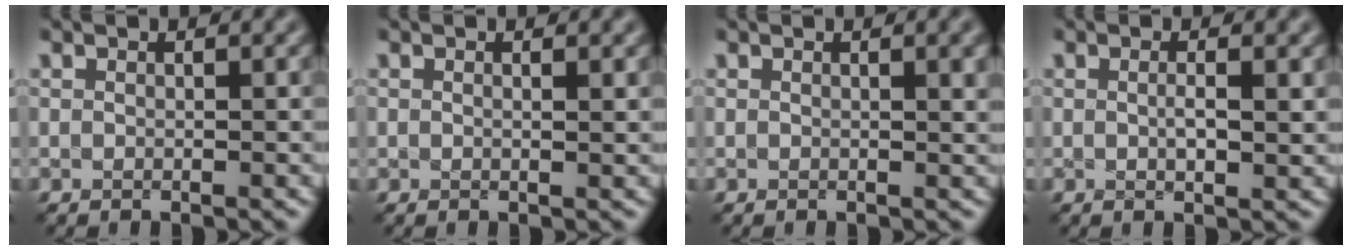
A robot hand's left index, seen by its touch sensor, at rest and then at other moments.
{"total": 0.6, "force": [0.3, 0.2, 0.5], "torque": [-0.010, -0.001, 0.004]}
{"total": 2.2, "force": [0.9, 0.8, 1.8], "torque": [-0.014, 0.003, 0.011]}
{"total": 1.8, "force": [0.2, 0.4, 1.8], "torque": [-0.032, -0.003, 0.005]}